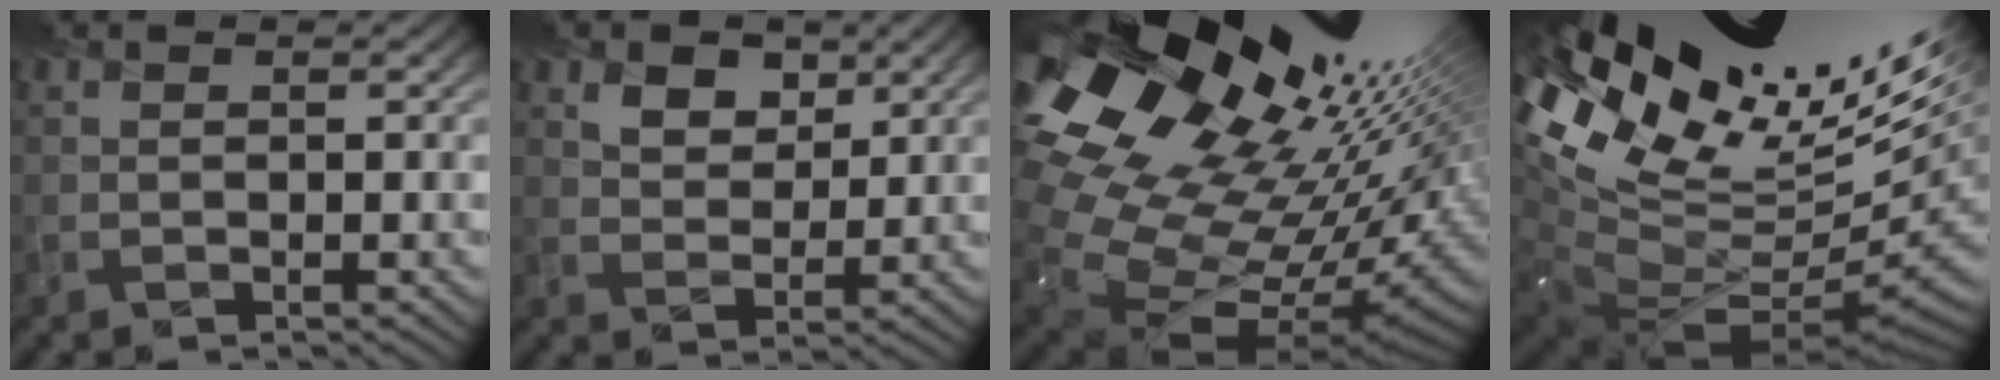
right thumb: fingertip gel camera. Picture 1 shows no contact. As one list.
[{"total": 4.3, "force": [2.3, 3.0, 2.1], "torque": [-0.040, -0.015, 0.046]}, {"total": 20.7, "force": [8.2, 13.1, 13.9], "torque": [-0.302, 0.012, 0.165]}, {"total": 17.7, "force": [6.9, 8.5, 13.9], "torque": [-0.219, 0.000, 0.173]}]